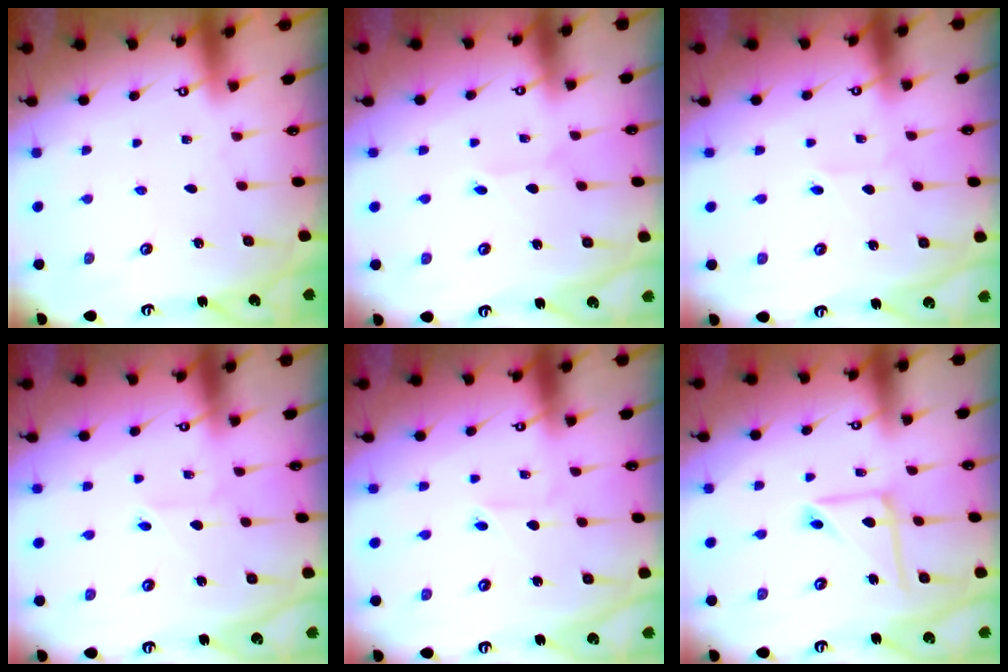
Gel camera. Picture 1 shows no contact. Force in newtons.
{"total": 2.8, "press": 2.7, "slide": 0.3}
{"total": 1.9, "press": 1.9, "slide": 0.2}
{"total": 3.7, "press": 3.7, "slide": 0.3}
{"total": 1.9, "press": 1.9, "slide": 0.3}
{"total": 10.0, "press": 9.9, "slide": 0.8}